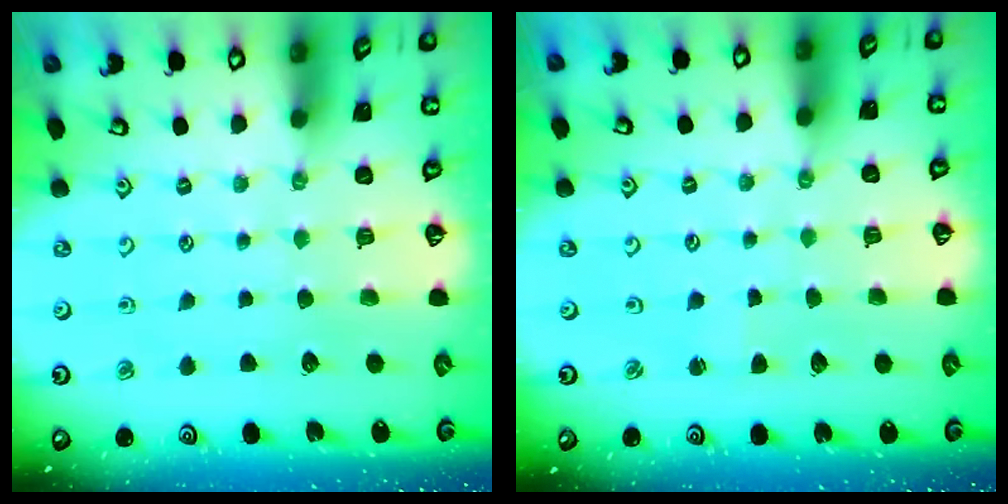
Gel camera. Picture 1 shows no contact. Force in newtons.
{"total": 1.1, "press": 1.1, "slide": 0.1}